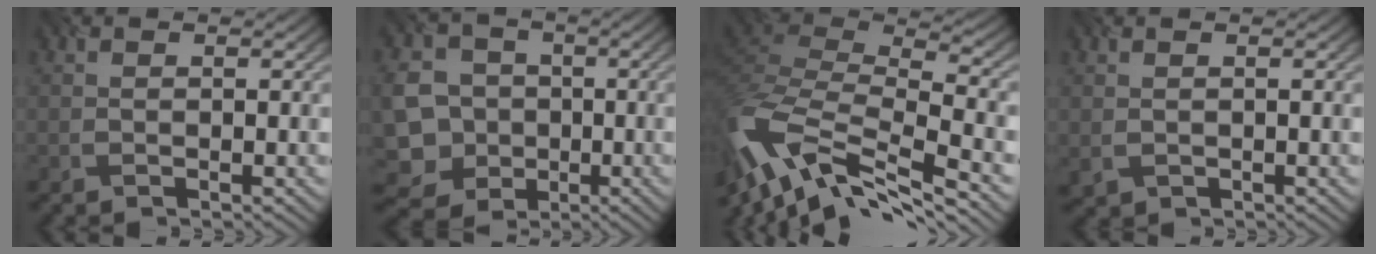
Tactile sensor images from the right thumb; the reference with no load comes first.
{"total": 8.5, "force": [-1.6, 7.6, 3.3], "torque": [-0.099, -0.025, -0.043]}
{"total": 13.0, "force": [-6.8, 4.9, 9.9], "torque": [-0.255, -0.004, -0.128]}
{"total": 0.9, "force": [-0.2, 0.7, 0.4], "torque": [-0.016, -0.008, 0.000]}